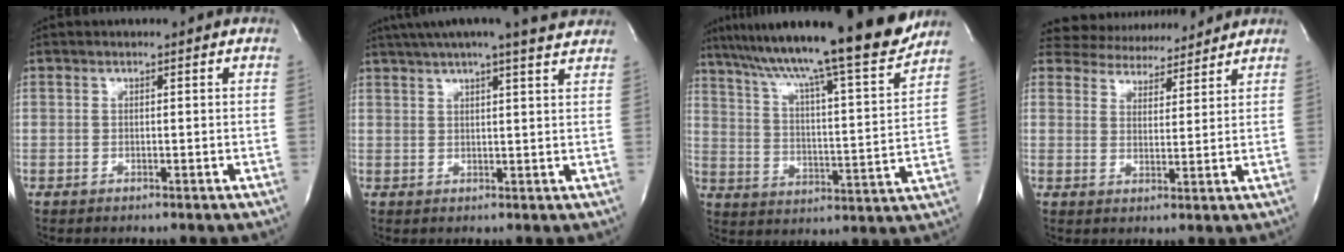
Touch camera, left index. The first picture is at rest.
{"total": 14.1, "force": [12.4, 0.4, 6.7], "torque": [-0.116, 0.018, 0.157]}
{"total": 22.7, "force": [18.9, 0.1, 12.6], "torque": [-0.209, -0.016, 0.281]}
{"total": 9.2, "force": [8.7, 2.6, 1.2], "torque": [-0.015, 0.006, 0.126]}